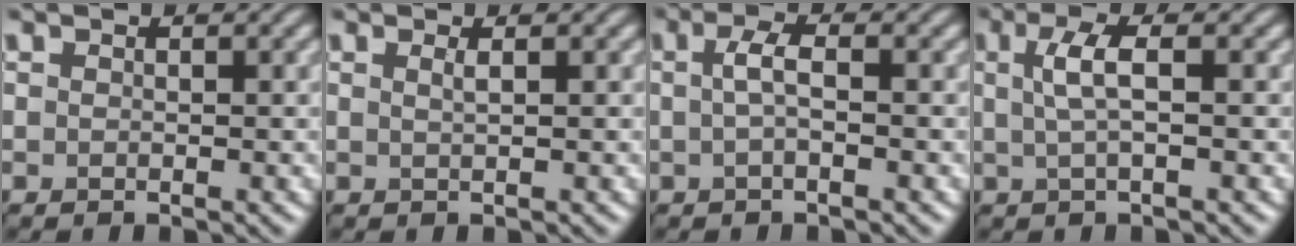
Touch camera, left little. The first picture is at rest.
{"total": 0.9, "force": [0.3, 0.3, 0.8], "torque": [-0.009, 0.002, 0.003]}
{"total": 1.9, "force": [0.0, 0.4, 1.8], "torque": [-0.038, 0.006, -0.002]}
{"total": 2.8, "force": [0.4, 0.7, 2.7], "torque": [-0.057, 0.005, 0.008]}